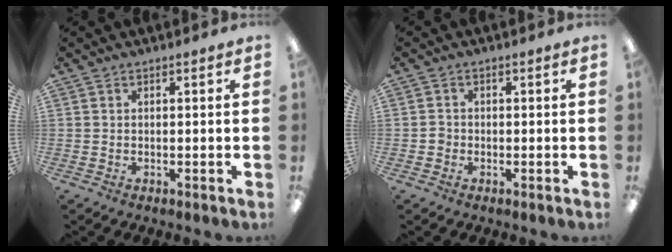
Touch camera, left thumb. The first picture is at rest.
{"total": 1.5, "force": [-0.4, 1.4, 0.2], "torque": [-0.004, 0.005, -0.012]}